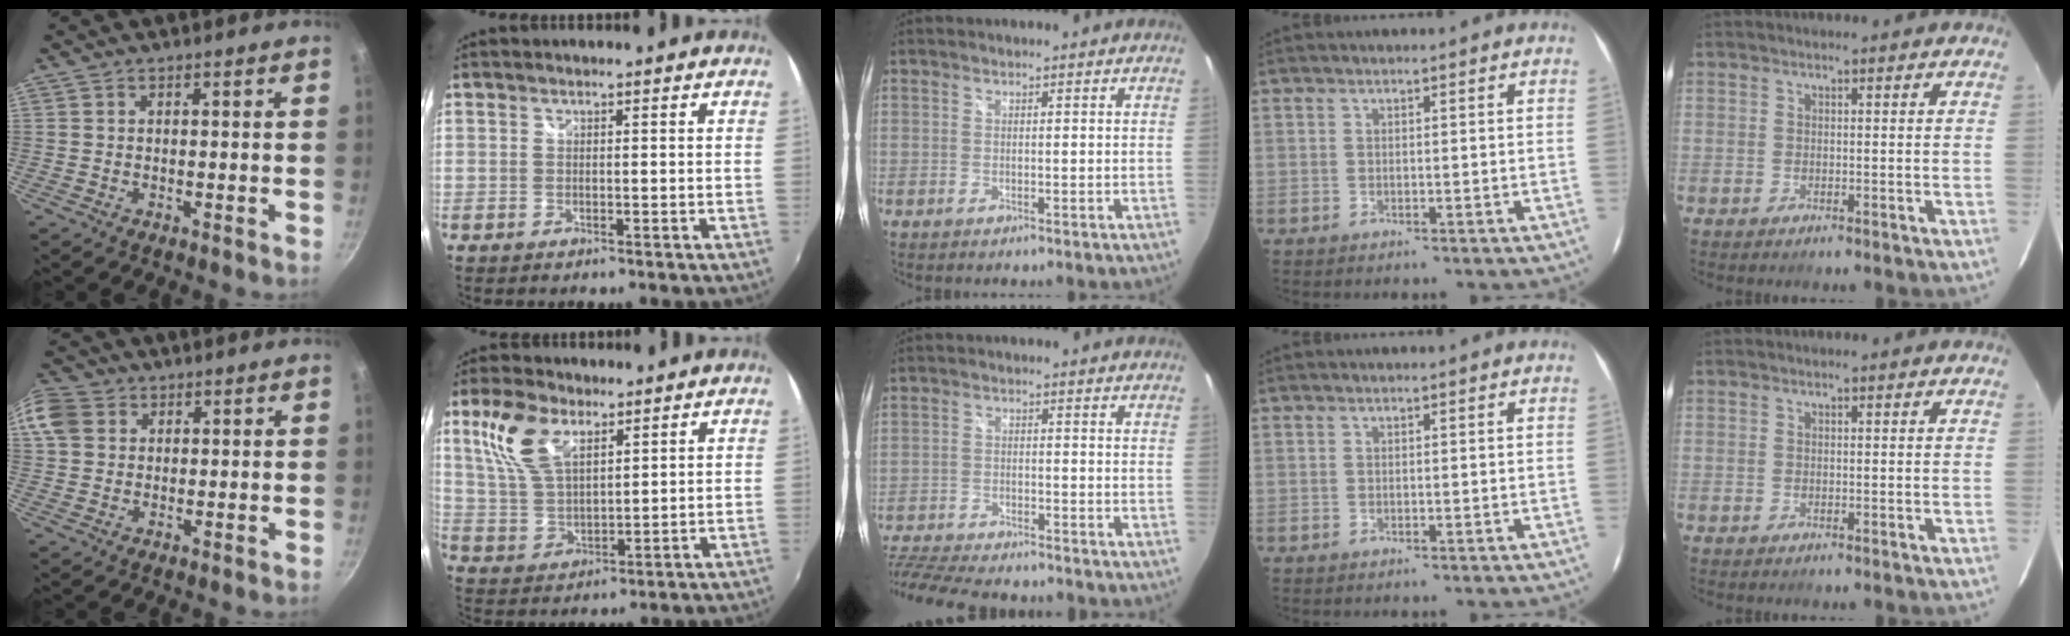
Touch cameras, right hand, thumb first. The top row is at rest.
{"thumb": {"total": 7.4, "force": [2.1, 6.1, 3.6], "torque": [-0.061, 0.005, 0.028]}, "index": {"total": 11.3, "force": [6.1, 5.7, 7.6], "torque": [-0.156, 0.018, 0.129]}, "middle": {"total": 14.6, "force": [-12.6, 3.8, 6.3], "torque": [-0.158, -0.026, -0.213]}}